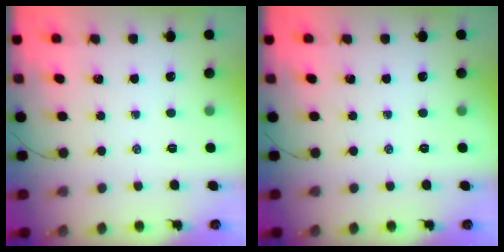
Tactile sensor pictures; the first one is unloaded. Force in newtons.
{"total": 0.0}